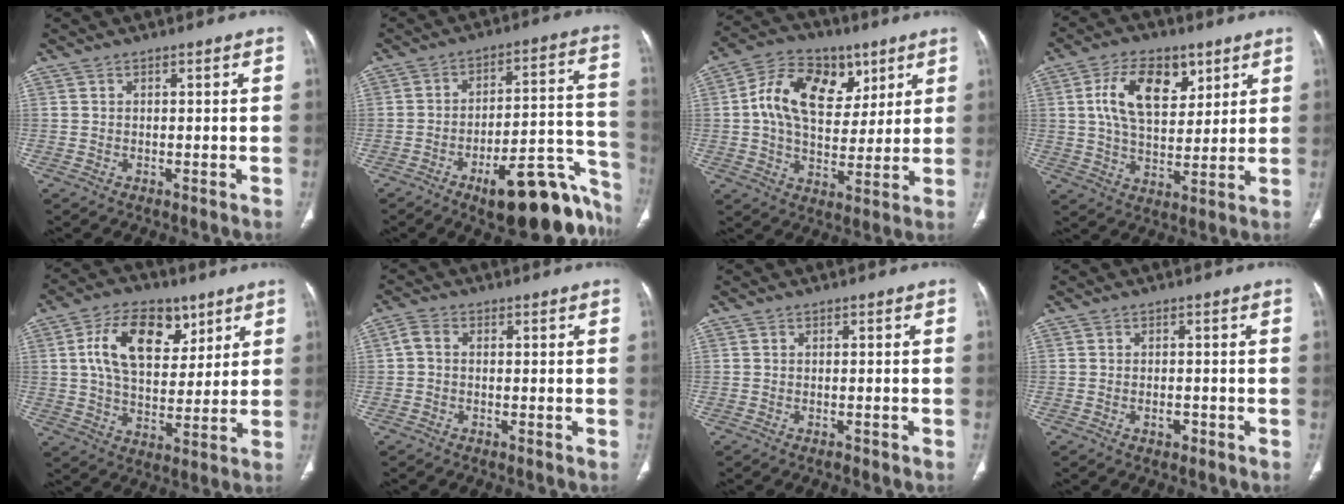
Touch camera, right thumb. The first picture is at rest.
{"total": 21.1, "force": [-12.8, 7.1, 15.2], "torque": [-0.108, 0.108, -0.176]}
{"total": 16.9, "force": [5.3, 11.5, 11.2], "torque": [-0.169, 0.001, 0.089]}
{"total": 13.6, "force": [5.1, 7.9, 9.9], "torque": [-0.144, -0.016, 0.092]}
{"total": 15.2, "force": [5.8, 9.4, 10.5], "torque": [-0.152, -0.015, 0.104]}
{"total": 2.4, "force": [-0.1, 1.6, 1.7], "torque": [-0.035, 0.007, -0.008]}
{"total": 0.7, "force": [-0.5, 0.2, 0.4], "torque": [-0.011, 0.001, -0.006]}
{"total": 1.7, "force": [-0.8, 1.0, 1.1], "torque": [-0.010, 0.007, -0.011]}